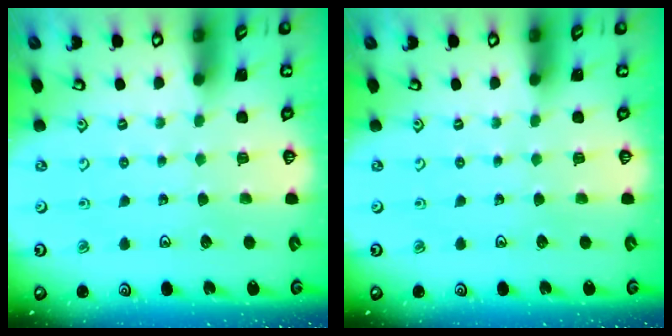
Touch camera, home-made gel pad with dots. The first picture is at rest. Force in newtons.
{"total": 0.0}